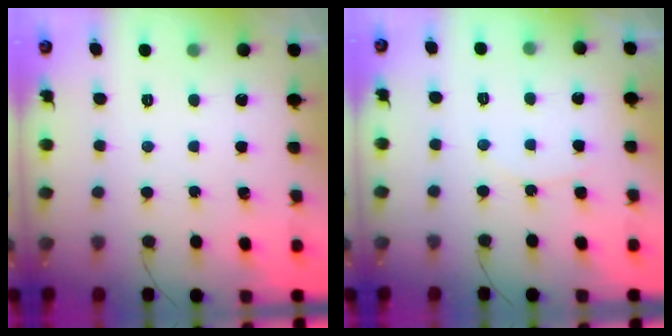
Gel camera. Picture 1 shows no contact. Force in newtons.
{"total": 5.6, "press": 5.5, "slide": 0.7}